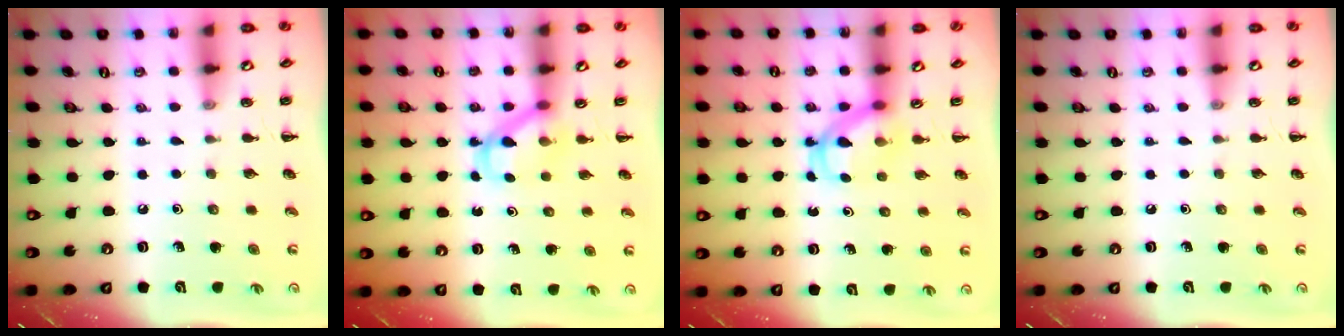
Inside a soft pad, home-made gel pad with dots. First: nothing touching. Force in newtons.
{"total": 4.1, "press": 4.0, "slide": 0.7}
{"total": 4.1, "press": 4.0, "slide": 0.7}
{"total": 0.0}